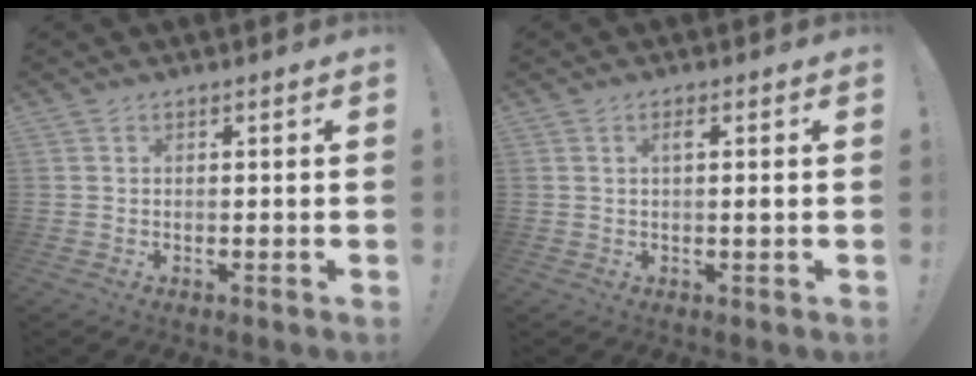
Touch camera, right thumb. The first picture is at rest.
{"total": 1.8, "force": [0.2, 0.0, 1.8], "torque": [-0.028, -0.001, 0.000]}